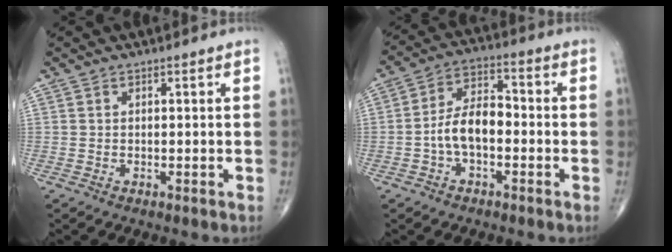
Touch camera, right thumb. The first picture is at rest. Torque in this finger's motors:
{"motor_torque": [0.87, 0.70, 0.98, -0.39, 0.06]}